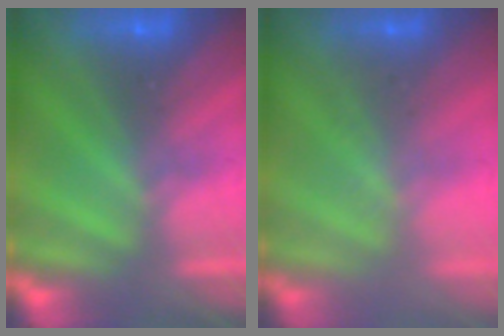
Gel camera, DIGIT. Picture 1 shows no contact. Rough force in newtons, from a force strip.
{"total": 2.3}